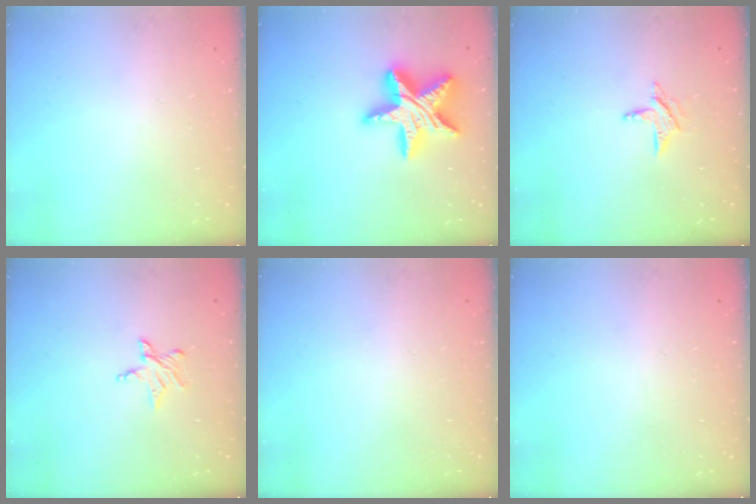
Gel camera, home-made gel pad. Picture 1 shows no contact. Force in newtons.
{"total": 20.0, "press": 19.9, "slide": 1.8}
{"total": 6.2, "press": 6.1, "slide": 0.7}
{"total": 4.1, "press": 4.1, "slide": 0.5}
{"total": 0.0}
{"total": 0.0}